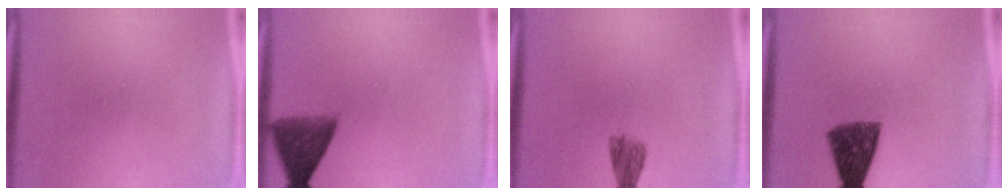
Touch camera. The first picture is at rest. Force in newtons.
{"total": 8.0}
{"total": 2.1}
{"total": 9.2}